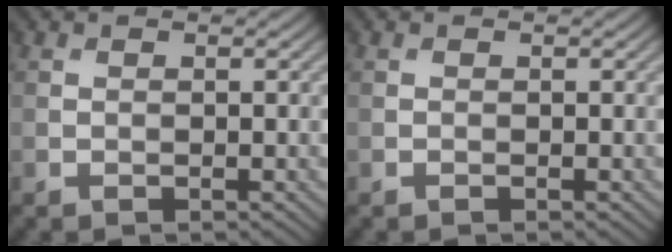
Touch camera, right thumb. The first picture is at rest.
{"total": 0.0}